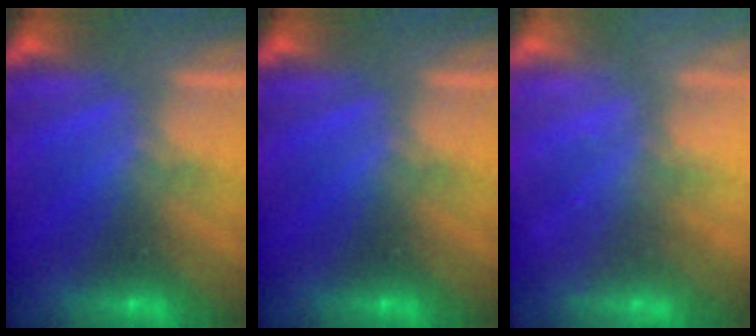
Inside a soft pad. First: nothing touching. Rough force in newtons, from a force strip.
{"total": 0.0}
{"total": 2.3}